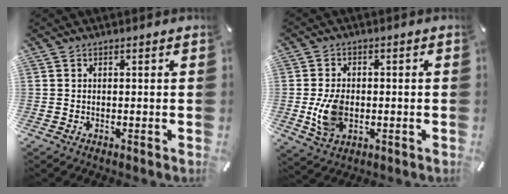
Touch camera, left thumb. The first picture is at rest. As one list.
[{"total": 8.4, "force": [-1.3, 5.7, 6.0], "torque": [-0.124, 0.001, -0.023]}]